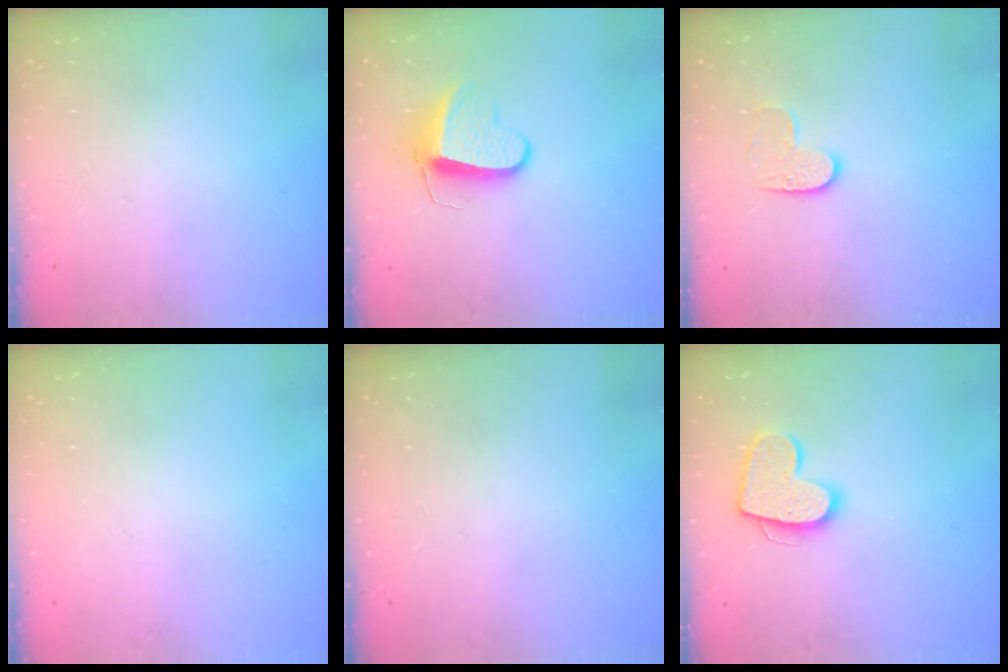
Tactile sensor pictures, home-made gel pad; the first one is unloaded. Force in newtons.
{"total": 10.3, "press": 10.2, "slide": 0.9}
{"total": 6.1, "press": 6.1, "slide": 0.5}
{"total": 0.0}
{"total": 0.0}
{"total": 13.5, "press": 13.5, "slide": 0.9}